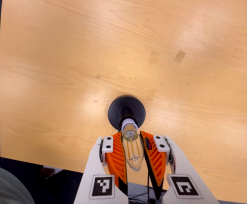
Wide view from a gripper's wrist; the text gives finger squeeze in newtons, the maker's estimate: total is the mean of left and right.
{"total": 17.8, "left": 17.6, "right": 18.0}